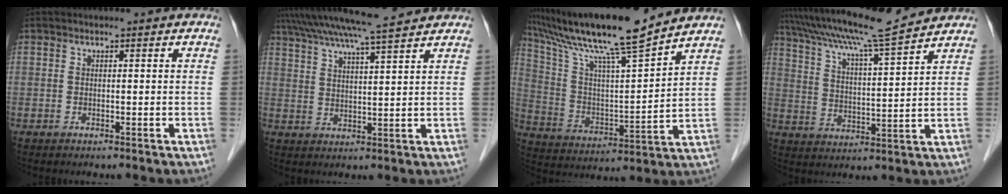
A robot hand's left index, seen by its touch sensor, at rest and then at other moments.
{"total": 12.5, "force": [10.9, -0.4, 6.2], "torque": [-0.114, 0.025, 0.163]}
{"total": 18.0, "force": [15.3, -0.5, 9.5], "torque": [-0.180, 0.006, 0.266]}
{"total": 13.9, "force": [12.6, -1.2, 5.7], "torque": [-0.110, 0.004, 0.204]}